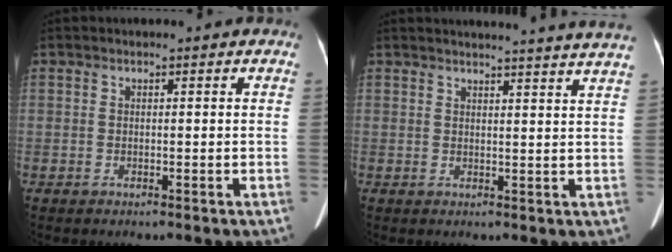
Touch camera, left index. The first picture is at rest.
{"total": 14.3, "force": [13.6, -1.4, 4.1], "torque": [-0.055, -0.053, 0.144]}